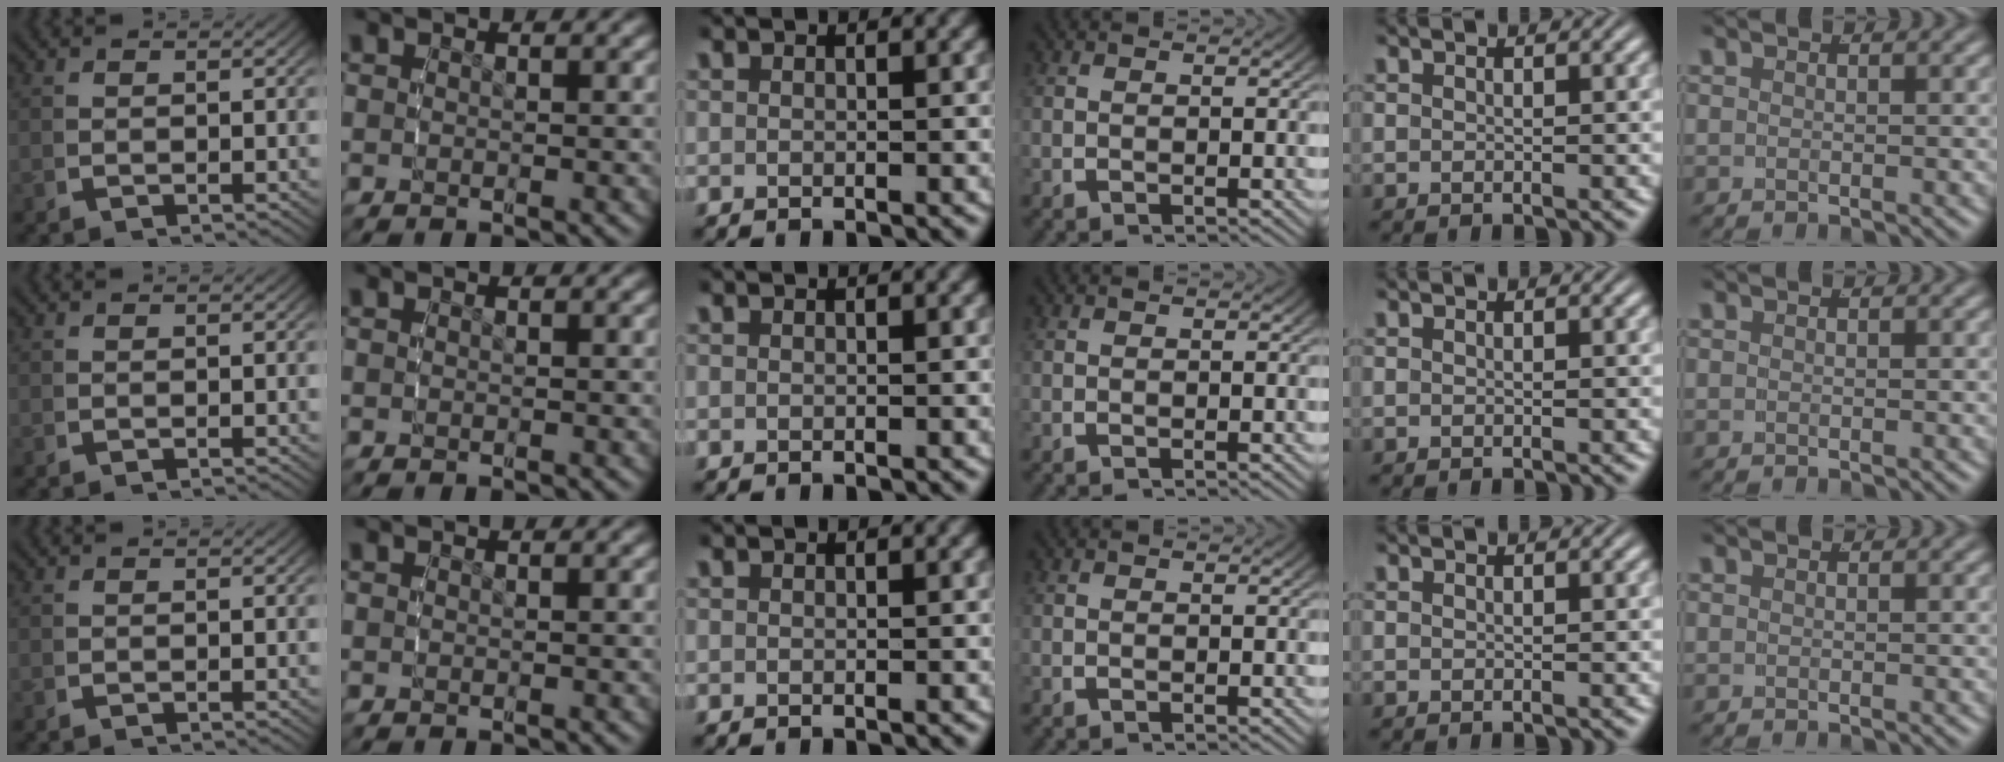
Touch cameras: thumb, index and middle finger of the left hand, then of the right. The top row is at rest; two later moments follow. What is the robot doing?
{"motion": "reach", "object": "jacket"}